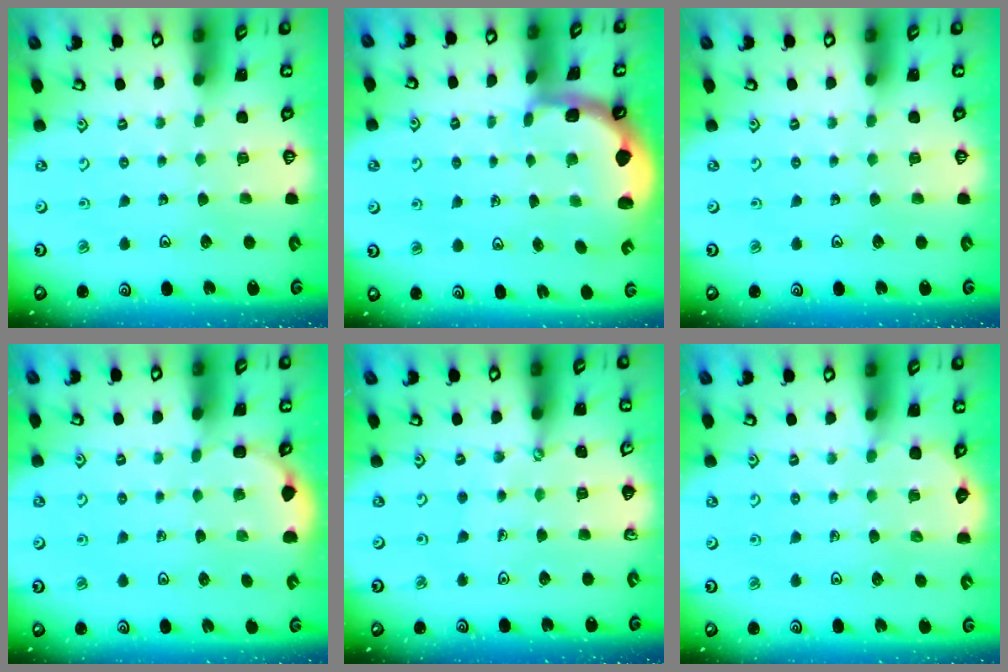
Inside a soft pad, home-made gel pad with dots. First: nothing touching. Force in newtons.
{"total": 2.0, "press": 1.8, "slide": 0.9}
{"total": 0.0}
{"total": 2.4, "press": 2.1, "slide": 1.1}
{"total": 2.5, "press": 2.5, "slide": 0.2}
{"total": 4.1, "press": 4.0, "slide": 0.7}